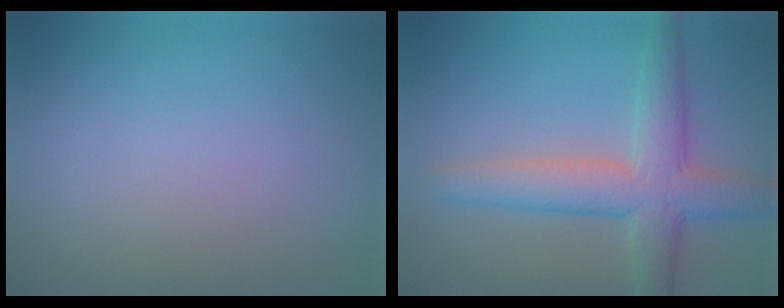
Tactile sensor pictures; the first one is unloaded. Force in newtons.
{"total": 6.0, "press": 6.0, "slide": 0.4}